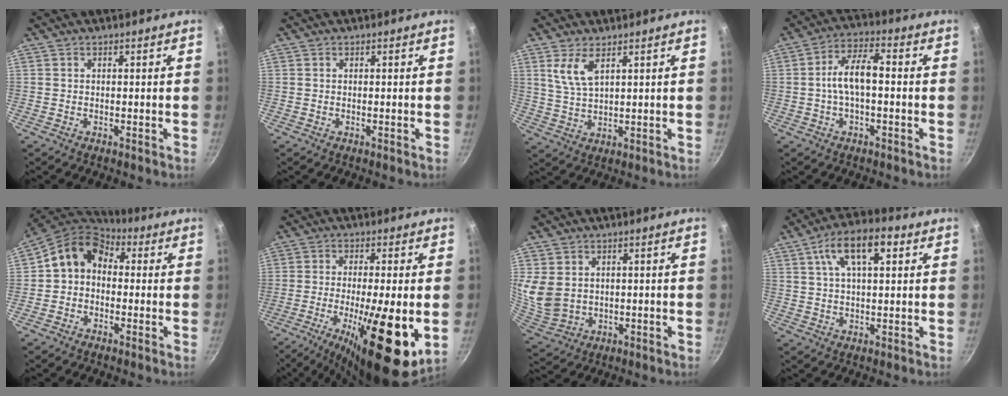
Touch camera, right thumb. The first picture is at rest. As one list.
[{"total": 0.0}, {"total": 5.9, "force": [3.1, 2.4, 4.4], "torque": [-0.086, -0.022, 0.067]}, {"total": 8.1, "force": [-0.4, 3.6, 7.3], "torque": [-0.125, 0.032, -0.016]}, {"total": 10.4, "force": [0.7, 8.3, 6.2], "torque": [-0.083, 0.035, -0.013]}, {"total": 18.5, "force": [-4.8, 4.5, 17.3], "torque": [-0.279, -0.006, -0.072]}, {"total": 8.6, "force": [1.6, 6.9, 4.9], "torque": [-0.082, -0.021, 0.050]}, {"total": 11.5, "force": [4.3, 5.1, 9.4], "torque": [-0.151, 0.012, 0.066]}]